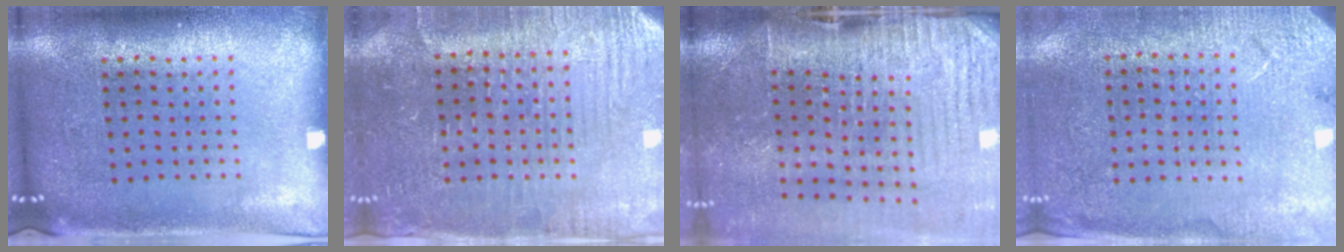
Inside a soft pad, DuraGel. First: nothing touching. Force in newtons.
{"total": 3.7, "press": 3.6, "slide": 0.7}
{"total": 4.2, "press": 3.8, "slide": 1.9}
{"total": 2.6, "press": 2.6, "slide": 0.2}